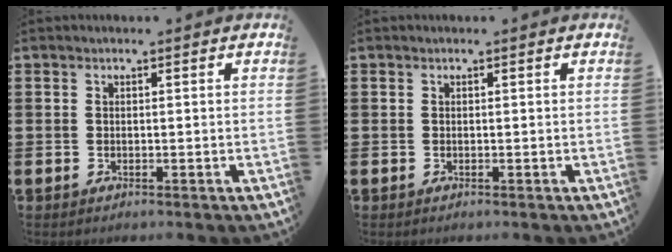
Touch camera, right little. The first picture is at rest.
{"total": 0.0}